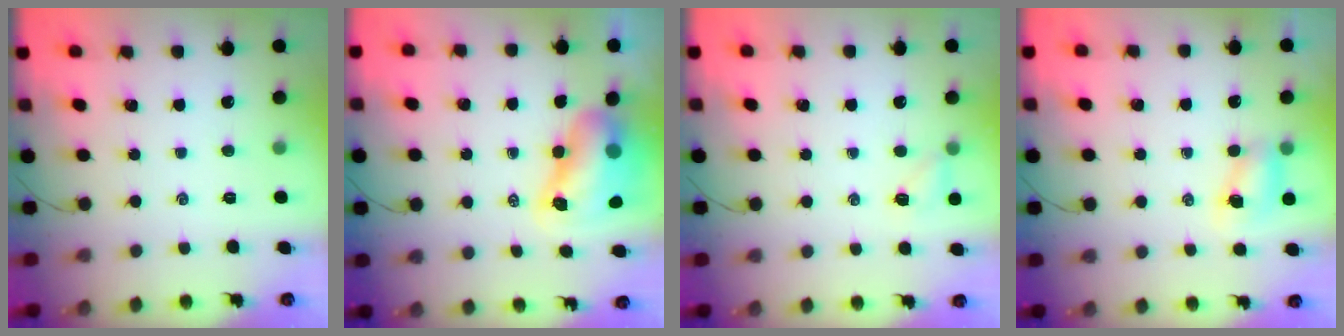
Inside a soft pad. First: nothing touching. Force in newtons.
{"total": 10.2, "press": 9.8, "slide": 2.7}
{"total": 4.4, "press": 4.2, "slide": 1.2}
{"total": 5.9, "press": 5.9, "slide": 1.0}